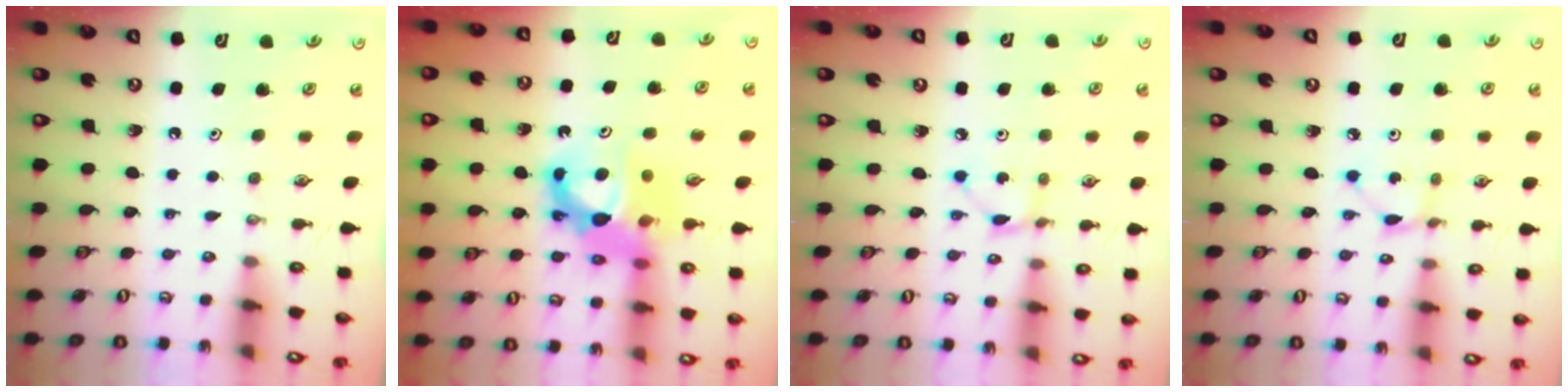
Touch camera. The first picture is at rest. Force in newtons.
{"total": 12.4, "press": 12.1, "slide": 2.5}
{"total": 2.4, "press": 2.4, "slide": 0.3}
{"total": 2.1, "press": 2.1, "slide": 0.3}